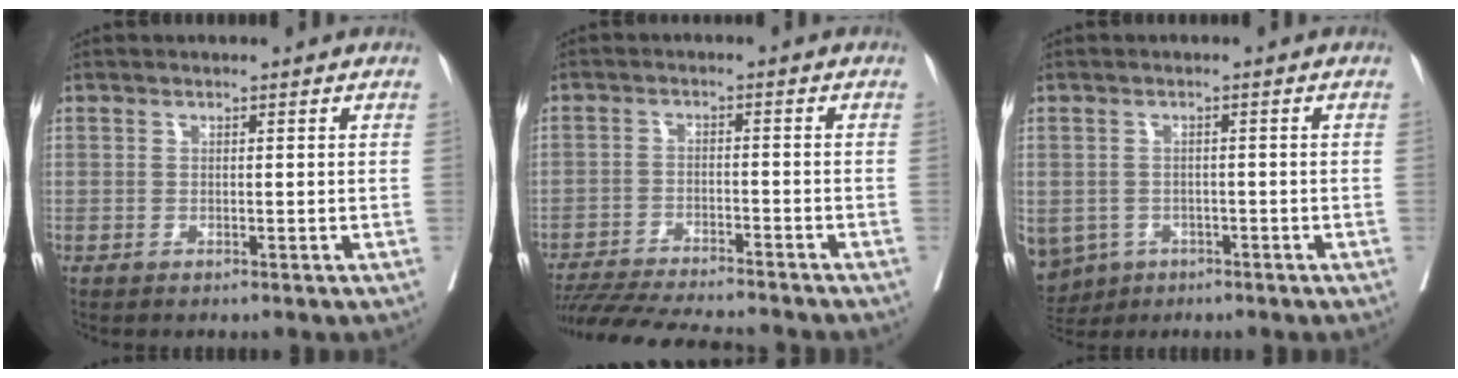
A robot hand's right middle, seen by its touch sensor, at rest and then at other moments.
{"total": 15.8, "force": [-14.5, 1.2, 6.2], "torque": [-0.108, -0.024, -0.216]}
{"total": 12.6, "force": [-6.1, 10.1, 4.5], "torque": [-0.140, -0.009, -0.080]}